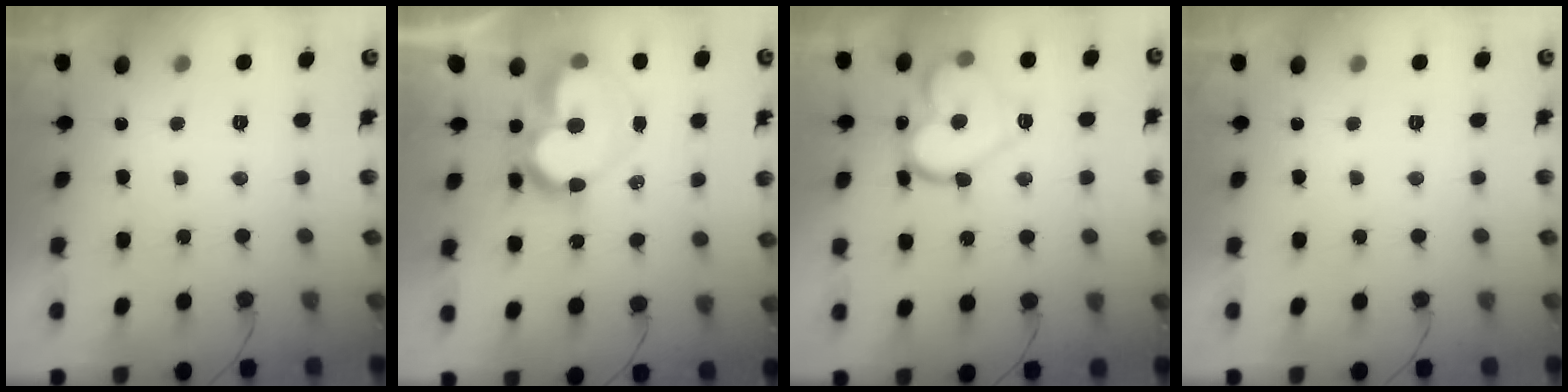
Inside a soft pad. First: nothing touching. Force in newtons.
{"total": 11.7, "press": 11.7, "slide": 0.9}
{"total": 17.8, "press": 17.7, "slide": 1.7}
{"total": 0.0}